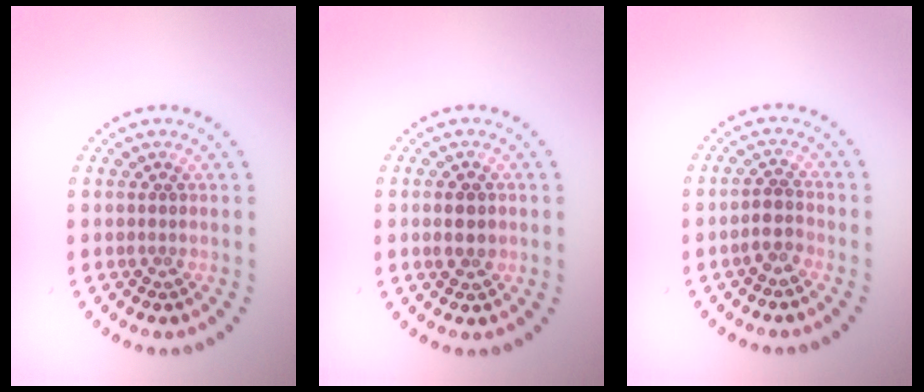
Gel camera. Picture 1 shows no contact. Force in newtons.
{"total": 2.5, "press": 2.5, "slide": 0.2}
{"total": 1.8, "press": 1.4, "slide": 1.1}